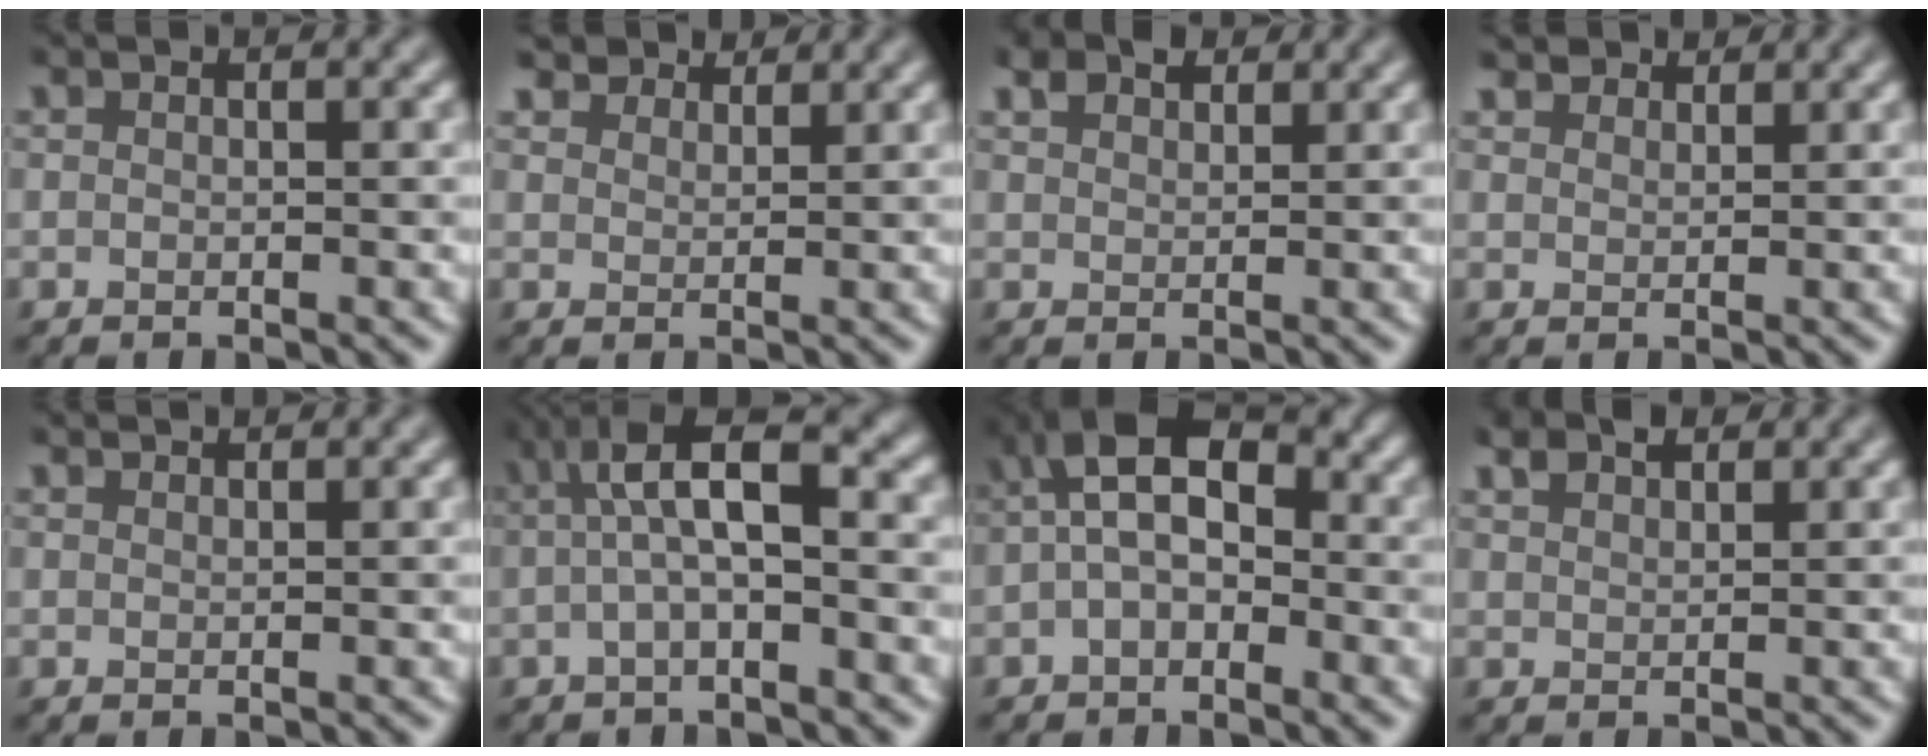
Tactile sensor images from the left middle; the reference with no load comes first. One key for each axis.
{"total": 3.7, "fx": 3.4, "fy": 1.4, "fz": 0.7, "tx": -0.023, "ty": -0.006, "tz": 0.067}
{"total": 2.3, "fx": 1.6, "fy": 1.3, "fz": 1.0, "tx": -0.021, "ty": 0.008, "tz": 0.032}
{"total": 2.9, "fx": 2.6, "fy": 1.1, "fz": 0.7, "tx": -0.017, "ty": -0.002, "tz": 0.052}
{"total": 1.5, "fx": 1.4, "fy": 0.1, "fz": 0.3, "tx": -0.009, "ty": 0.000, "tz": 0.017}
{"total": 5.7, "fx": 0.2, "fy": 1.6, "fz": 5.5, "tx": -0.101, "ty": 0.021, "tz": -0.006}
{"total": 5.9, "fx": -0.2, "fy": 3.5, "fz": 4.8, "tx": -0.084, "ty": 0.024, "tz": -0.020}
{"total": 2.5, "fx": 1.9, "fy": 1.1, "fz": 1.2, "tx": -0.024, "ty": 0.010, "tz": 0.038}